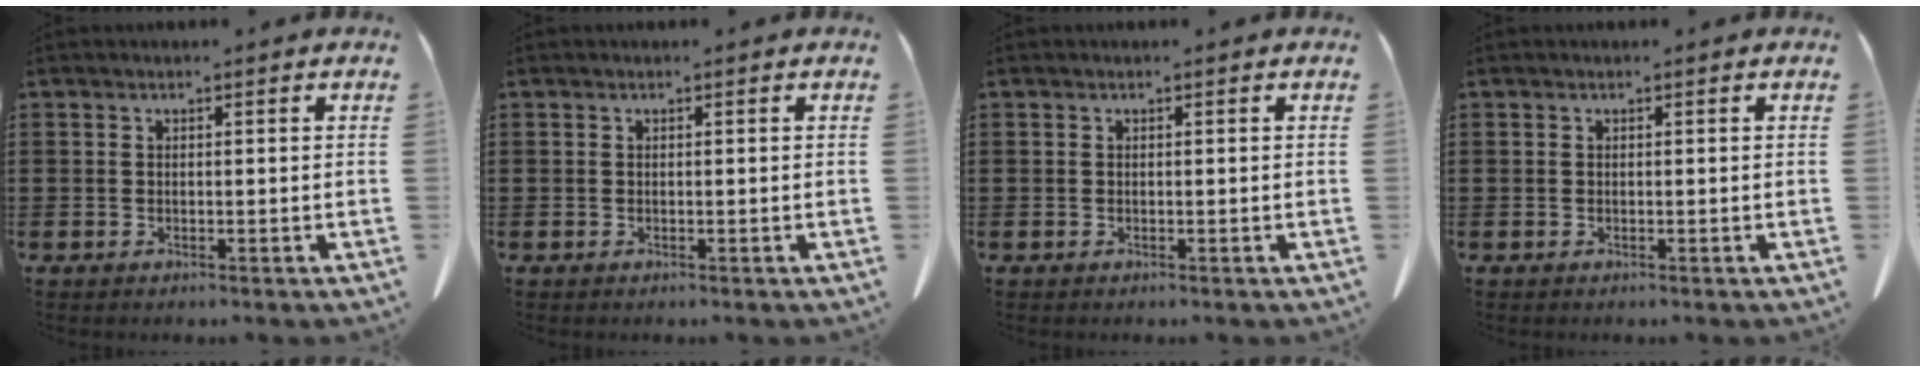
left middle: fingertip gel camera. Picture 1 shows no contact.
{"total": 0.0}
{"total": 0.0}
{"total": 0.0}